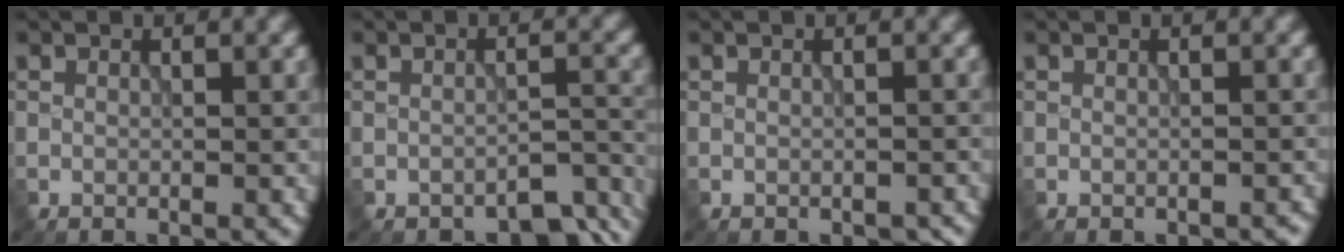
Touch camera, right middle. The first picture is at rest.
{"total": 3.7, "force": [-3.0, 1.4, 1.6], "torque": [-0.018, -0.008, -0.032]}
{"total": 0.9, "force": [-0.6, 0.5, 0.4], "torque": [-0.007, -0.006, -0.007]}
{"total": 0.5, "force": [-0.4, 0.3, 0.0], "torque": [-0.002, -0.005, -0.004]}